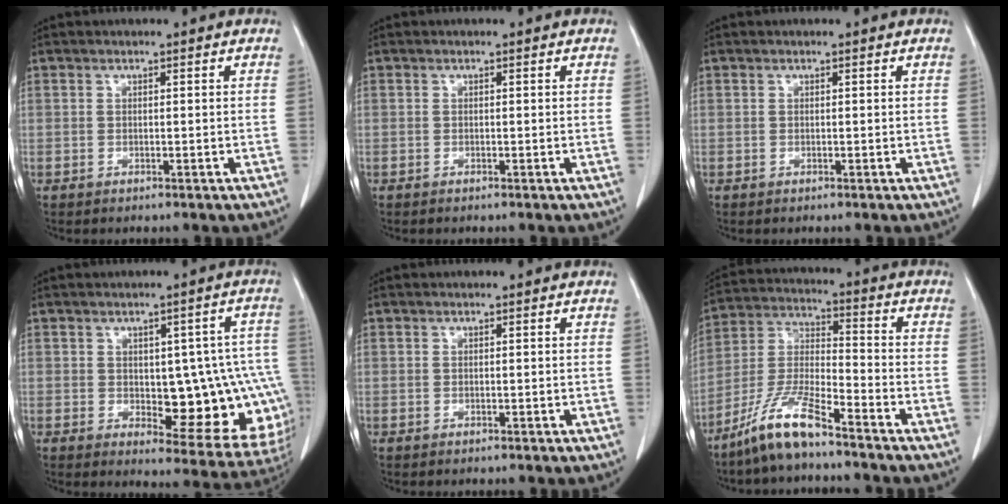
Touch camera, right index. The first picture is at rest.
{"total": 0.0}
{"total": 0.0}
{"total": 15.4, "force": [-1.5, 6.0, 14.1], "torque": [-0.115, 0.020, 0.002]}
{"total": 0.0}
{"total": 9.9, "force": [-7.5, 0.9, 6.4], "torque": [-0.141, -0.014, -0.153]}